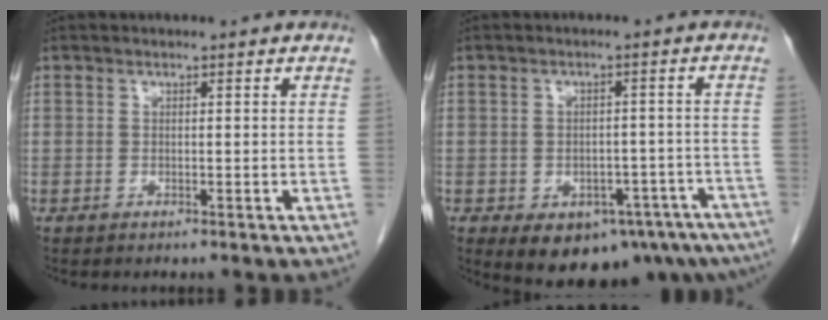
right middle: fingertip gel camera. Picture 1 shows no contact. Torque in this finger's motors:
{"motor_torque": [1.08, -1.06, 0.12, 0.05]}